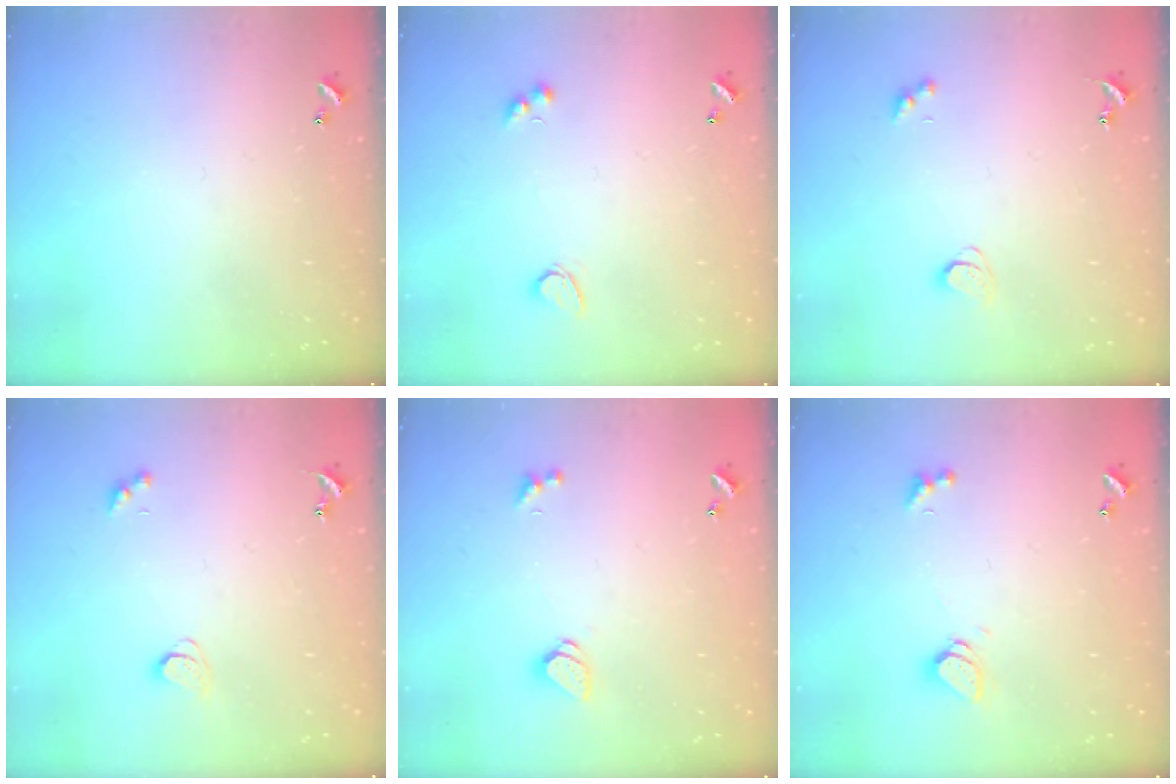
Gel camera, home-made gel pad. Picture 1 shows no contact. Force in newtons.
{"total": 3.1, "press": 2.9, "slide": 1.0}
{"total": 1.7, "press": 1.7, "slide": 0.3}
{"total": 1.7, "press": 1.7, "slide": 0.3}
{"total": 1.5, "press": 1.4, "slide": 0.5}
{"total": 1.6, "press": 1.5, "slide": 0.4}